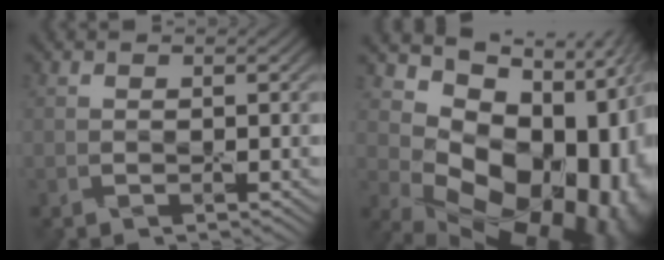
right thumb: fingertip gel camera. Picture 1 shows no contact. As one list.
[{"total": 18.2, "force": [0.1, 12.5, 13.2], "torque": [-0.170, -0.044, 0.053]}]